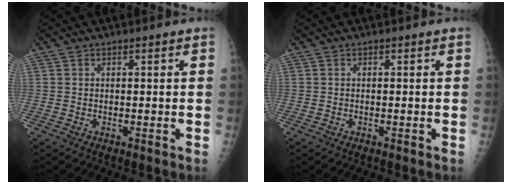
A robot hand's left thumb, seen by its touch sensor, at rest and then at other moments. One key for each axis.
{"total": 0.0}